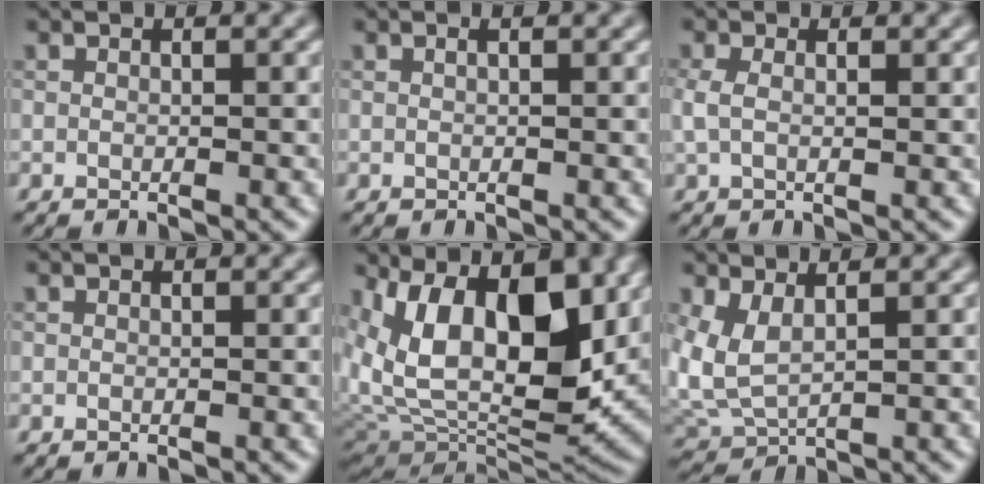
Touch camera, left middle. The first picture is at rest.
{"total": 0.7, "force": [0.3, 0.2, 0.6], "torque": [-0.010, -0.002, -0.002]}
{"total": 1.1, "force": [0.1, 0.4, 1.0], "torque": [-0.033, 0.002, 0.003]}
{"total": 0.0}
{"total": 14.3, "force": [5.4, 7.5, 10.9], "torque": [-0.203, 0.006, 0.091]}
{"total": 2.8, "force": [1.1, 1.3, 2.2], "torque": [-0.073, -0.009, 0.033]}